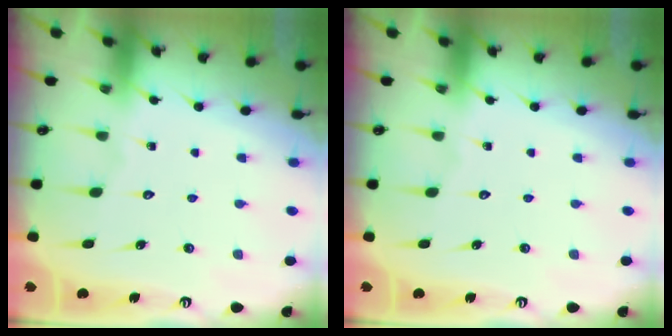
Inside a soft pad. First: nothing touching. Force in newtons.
{"total": 0.0}